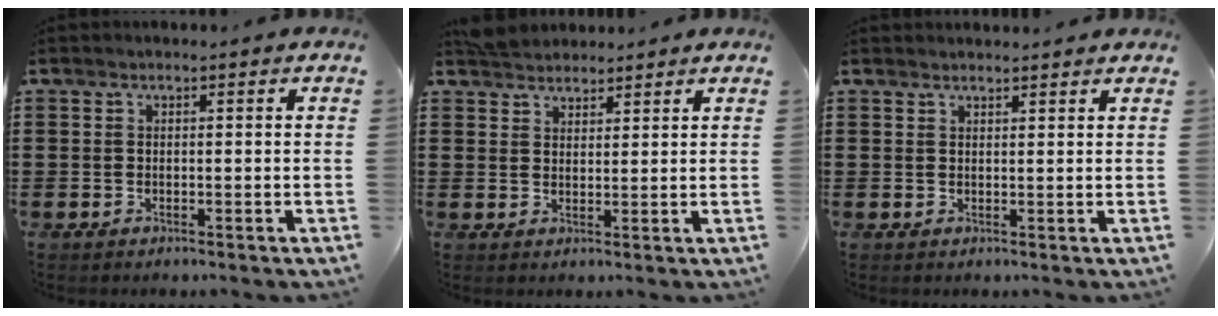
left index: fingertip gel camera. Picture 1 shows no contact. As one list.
[{"total": 3.1, "force": [3.0, 0.7, -0.4], "torque": [-0.003, -0.001, 0.059]}, {"total": 1.4, "force": [1.3, 0.3, -0.3], "torque": [0.001, 0.000, 0.026]}]